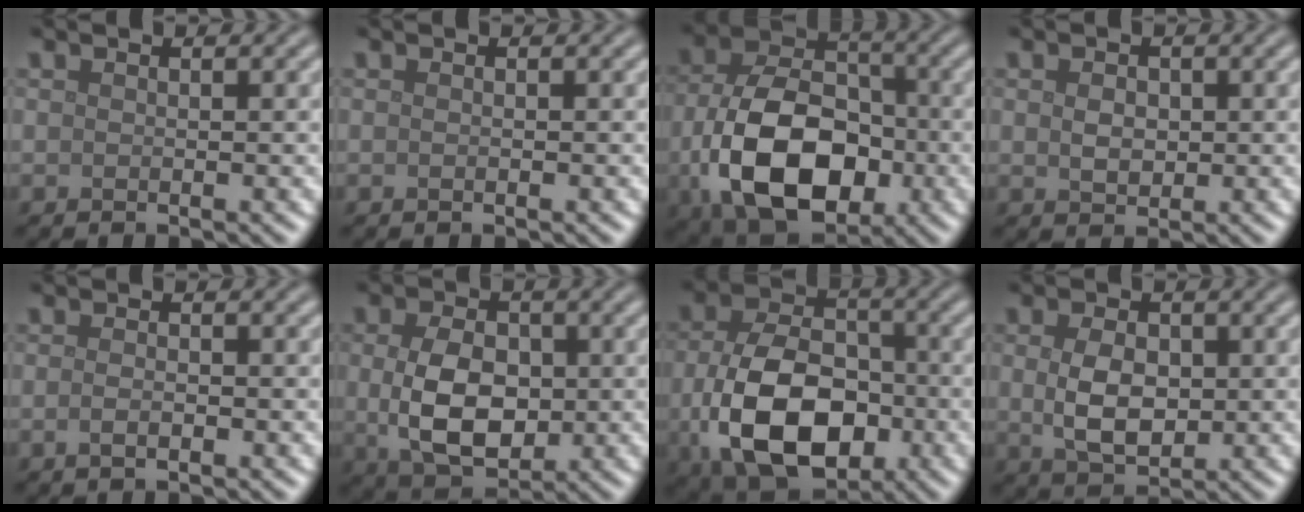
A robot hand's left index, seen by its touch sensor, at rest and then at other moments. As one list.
[{"total": 0.0}, {"total": 12.6, "force": [-3.2, 8.2, 9.0], "torque": [-0.178, -0.025, -0.058]}, {"total": 1.9, "force": [0.2, 1.4, 1.2], "torque": [-0.023, -0.001, 0.003]}, {"total": 1.2, "force": [-0.4, 0.4, 1.0], "torque": [-0.021, -0.001, -0.009]}, {"total": 7.0, "force": [-0.2, 4.6, 5.2], "torque": [-0.106, -0.005, -0.003]}, {"total": 11.9, "force": [-2.9, 7.8, 8.5], "torque": [-0.182, -0.030, -0.047]}, {"total": 4.4, "force": [0.1, 2.9, 3.4], "torque": [-0.070, -0.002, 0.005]}]